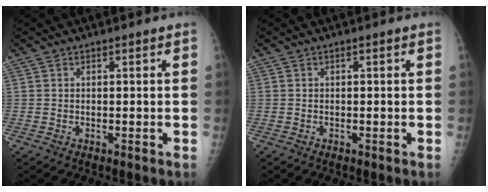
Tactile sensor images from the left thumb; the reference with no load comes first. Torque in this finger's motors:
{"motor_torque": [0.04, -0.01, 0.01, 0.02, 0.00]}